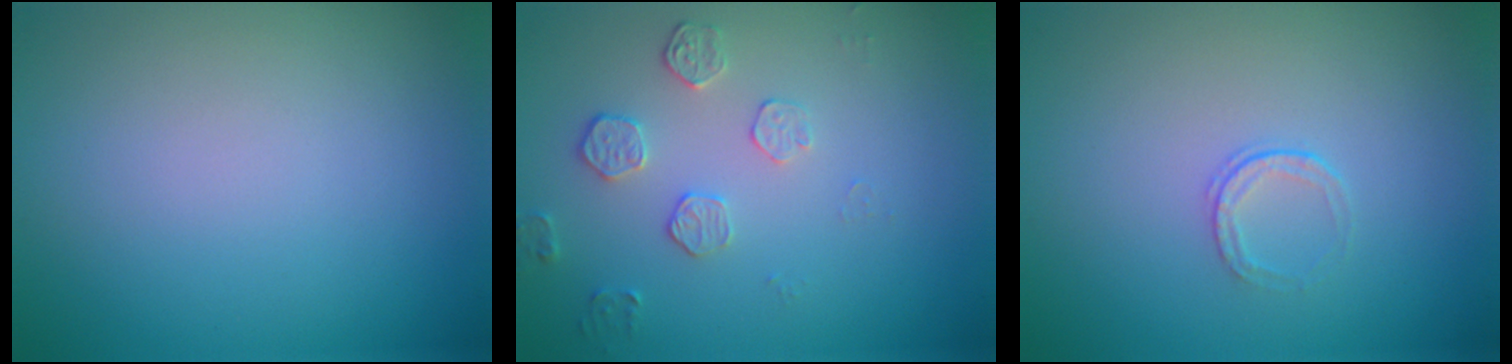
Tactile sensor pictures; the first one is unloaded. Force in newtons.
{"total": 1.9, "press": 1.3, "slide": 1.3}
{"total": 1.0, "press": 0.7, "slide": 0.7}